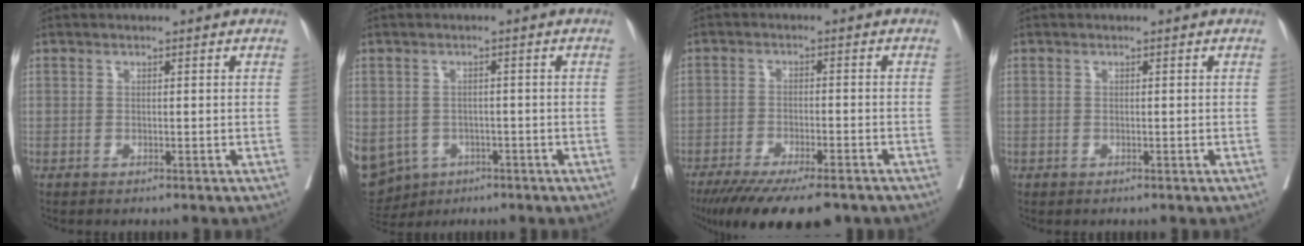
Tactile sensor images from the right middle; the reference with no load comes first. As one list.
[{"total": 22.2, "force": [-8.6, 18.5, 8.8], "torque": [-0.322, -0.014, -0.115]}, {"total": 14.7, "force": [-11.6, 3.1, 8.4], "torque": [-0.127, -0.028, -0.176]}, {"total": 0.0}]